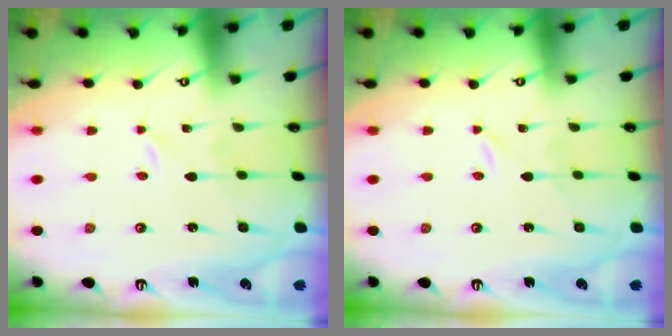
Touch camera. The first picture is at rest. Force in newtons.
{"total": 0.0}